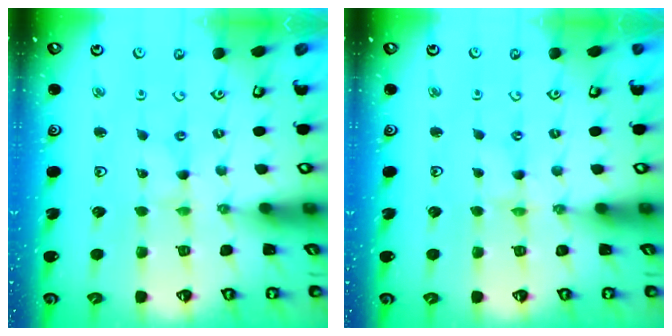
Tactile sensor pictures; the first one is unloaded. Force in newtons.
{"total": 0.6, "press": 0.6, "slide": 0.2}